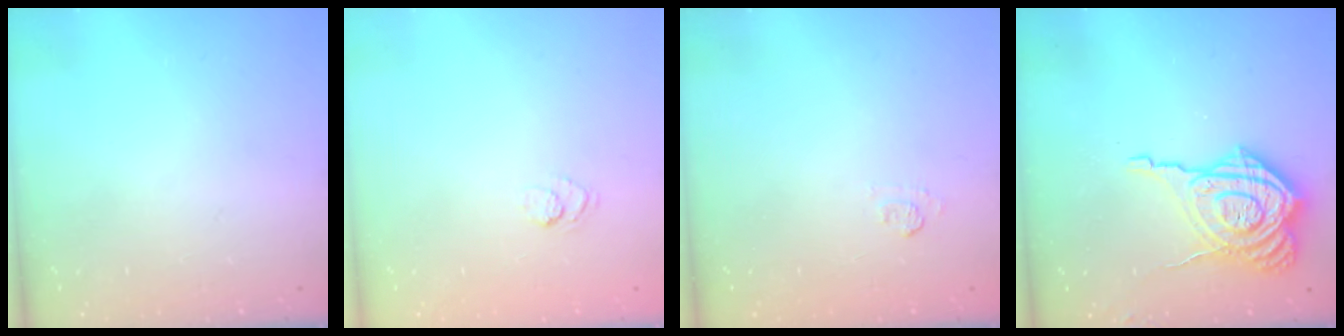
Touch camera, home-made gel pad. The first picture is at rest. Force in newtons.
{"total": 3.6, "press": 3.4, "slide": 1.3}
{"total": 5.2, "press": 5.1, "slide": 1.2}
{"total": 15.0, "press": 15.0, "slide": 1.2}